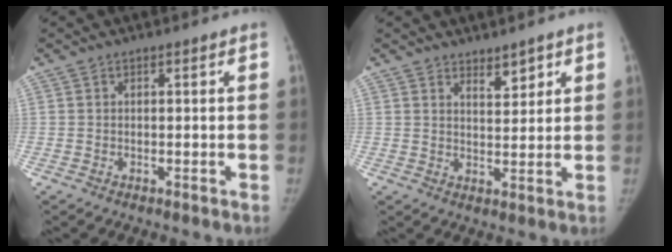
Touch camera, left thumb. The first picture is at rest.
{"total": 3.6, "force": [2.6, 1.6, 1.9], "torque": [-0.013, -0.021, 0.044]}